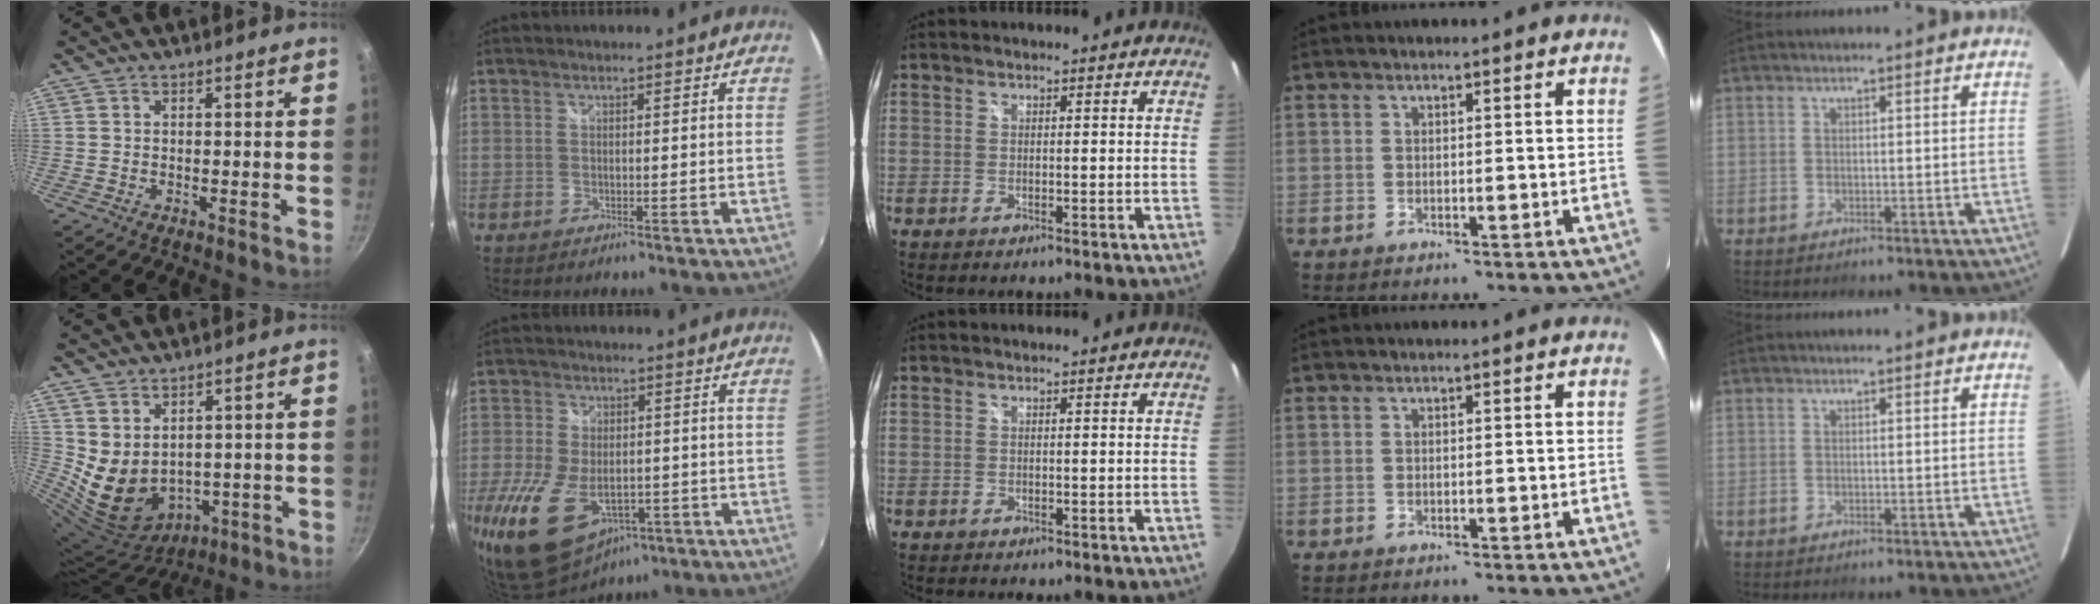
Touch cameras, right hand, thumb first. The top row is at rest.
{"thumb": {"total": 10.4, "force": [2.1, 8.0, 6.3], "torque": [-0.097, -0.015, 0.073]}, "index": {"total": 18.9, "force": [-7.8, 11.6, 12.7], "torque": [-0.297, -0.042, -0.124]}}